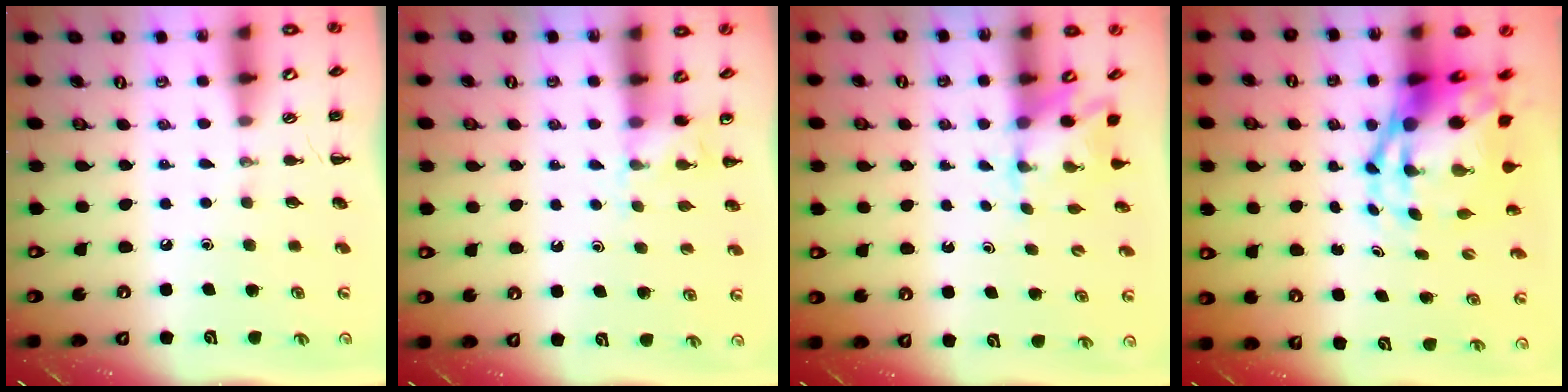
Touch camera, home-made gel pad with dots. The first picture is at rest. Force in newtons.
{"total": 5.8, "press": 5.6, "slide": 1.4}
{"total": 2.6, "press": 2.4, "slide": 1.1}
{"total": 9.7, "press": 9.2, "slide": 2.9}